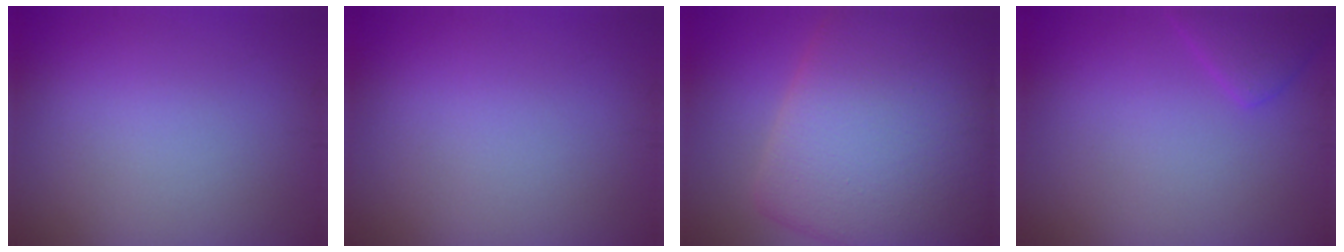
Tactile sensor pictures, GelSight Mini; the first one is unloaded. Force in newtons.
{"total": 0.0}
{"total": 15.9, "press": 15.9, "slide": 1.0}
{"total": 2.2, "press": 2.2, "slide": 0.1}